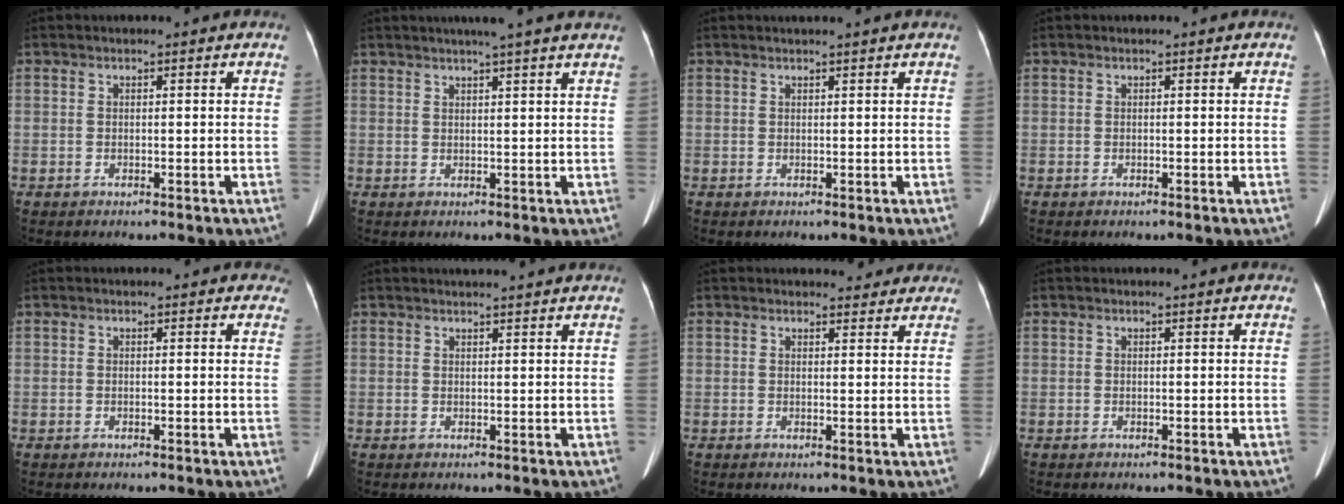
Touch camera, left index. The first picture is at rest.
{"total": 7.6, "force": [6.3, -0.8, 4.2], "torque": [-0.057, 0.022, 0.071]}
{"total": 2.2, "force": [1.9, -0.4, 1.0], "torque": [-0.011, 0.016, 0.031]}
{"total": 0.0}
{"total": 1.5, "force": [1.2, 0.9, 0.2], "torque": [0.011, -0.004, -0.005]}
{"total": 5.3, "force": [5.0, 0.0, 1.9], "torque": [-0.025, 0.021, 0.056]}
{"total": 5.4, "force": [5.0, 1.9, 0.9], "torque": [0.006, 0.001, 0.045]}
{"total": 1.0, "force": [0.9, 0.1, 0.2], "torque": [-0.007, 0.005, 0.006]}